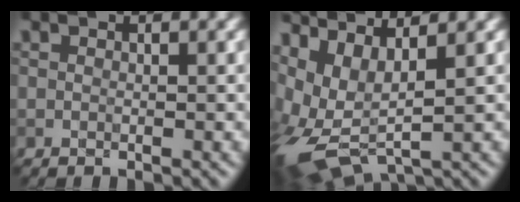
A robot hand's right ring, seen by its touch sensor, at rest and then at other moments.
{"total": 7.6, "force": [1.1, 3.6, 6.6], "torque": [-0.153, -0.007, 0.038]}